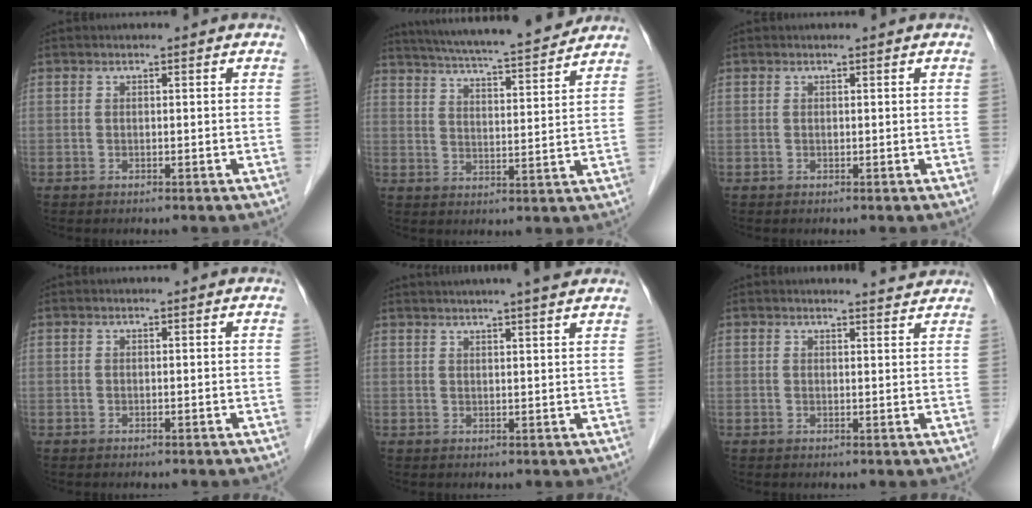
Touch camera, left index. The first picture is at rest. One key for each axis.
{"total": 16.5, "fx": 14.9, "fy": 0.5, "fz": 7.0, "tx": -0.123, "ty": 0.010, "tz": 0.218}
{"total": 0.0}
{"total": 0.0}
{"total": 9.7, "fx": 8.4, "fy": -0.3, "fz": 4.8, "tx": -0.074, "ty": 0.024, "tz": 0.099}
{"total": 2.7, "fx": 2.7, "fy": -0.1, "fz": -0.1, "tx": -0.007, "ty": -0.004, "tz": 0.029}